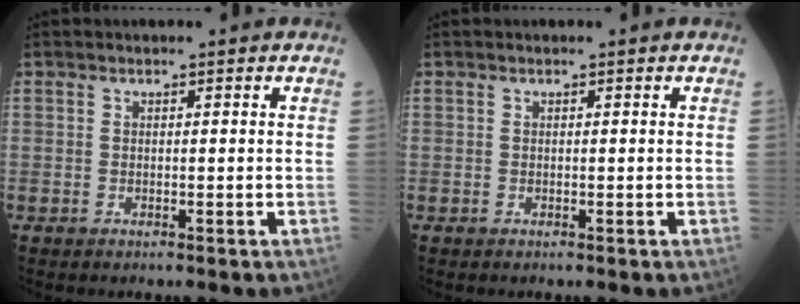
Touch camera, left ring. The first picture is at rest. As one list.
[{"total": 0.0}]